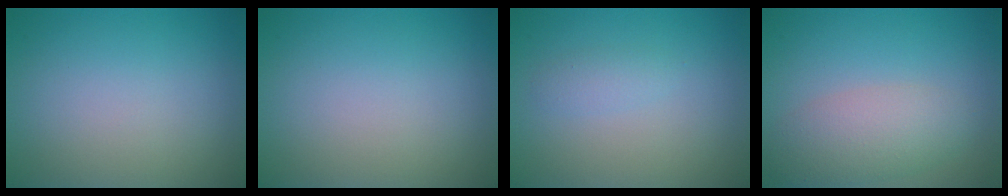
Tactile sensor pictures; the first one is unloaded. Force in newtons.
{"total": 0.0}
{"total": 1.1, "press": 1.0, "slide": 0.1}
{"total": 4.1, "press": 4.1, "slide": 0.2}